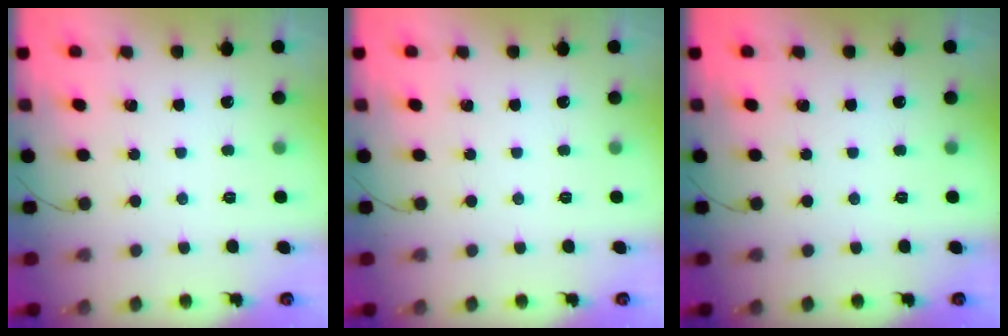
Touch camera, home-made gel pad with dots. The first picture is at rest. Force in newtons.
{"total": 0.0}
{"total": 0.0}